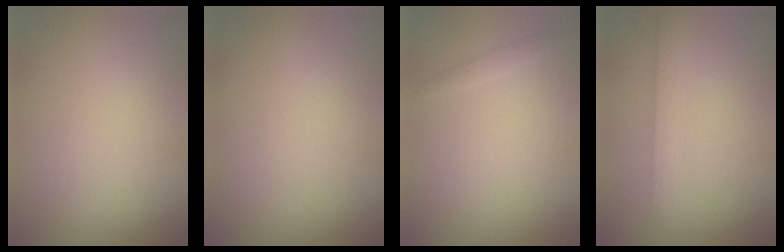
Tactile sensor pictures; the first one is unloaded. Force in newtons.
{"total": 0.0}
{"total": 0.8, "press": 0.8, "slide": 0.1}
{"total": 2.2, "press": 2.2, "slide": 0.1}